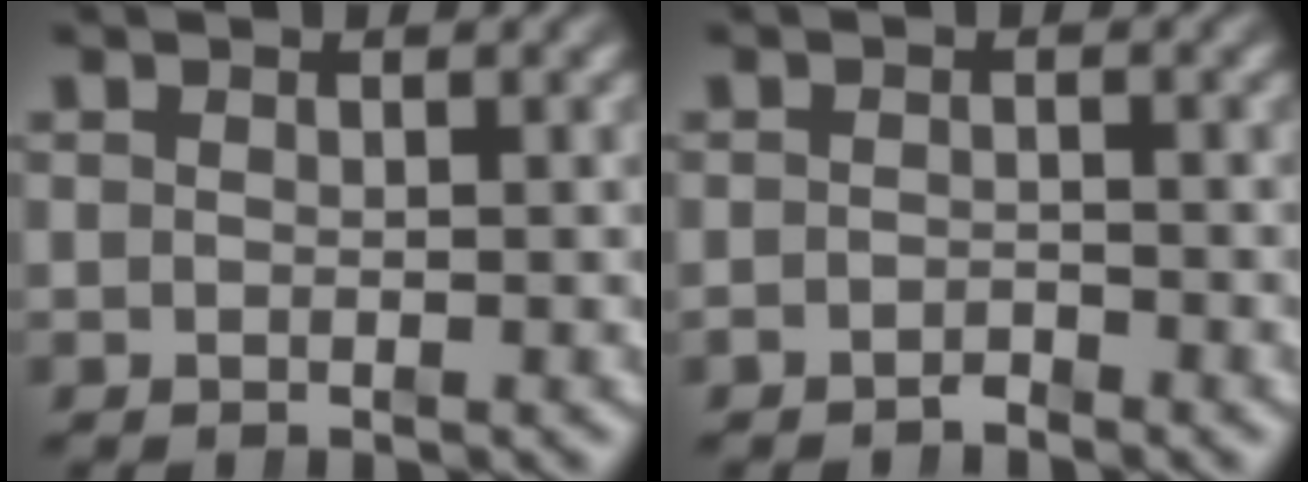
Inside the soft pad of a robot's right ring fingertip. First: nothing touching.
{"total": 1.4, "force": [-1.4, -0.1, 0.0], "torque": [0.005, -0.006, -0.022]}